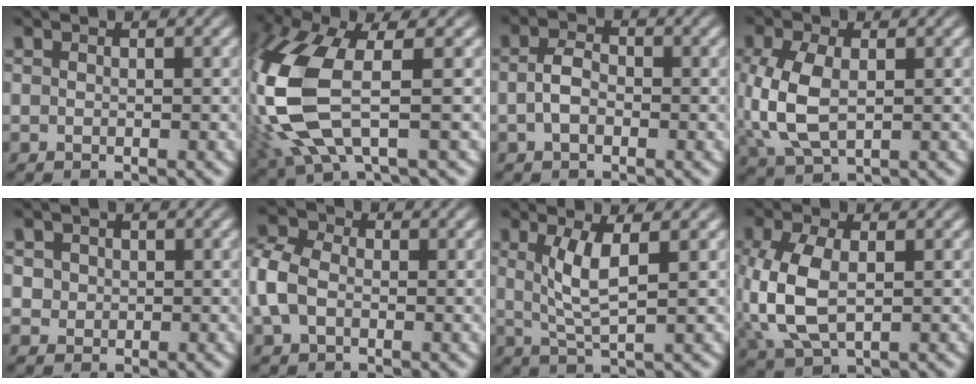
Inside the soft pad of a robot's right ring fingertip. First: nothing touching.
{"total": 10.1, "force": [-0.6, 6.3, 7.9], "torque": [-0.227, -0.034, 0.013]}
{"total": 2.6, "force": [-0.7, 1.7, 1.8], "torque": [-0.041, -0.005, -0.011]}
{"total": 5.9, "force": [-0.1, 4.1, 4.2], "torque": [-0.120, -0.017, 0.017]}
{"total": 2.8, "force": [0.6, 2.7, 0.8], "torque": [-0.027, -0.006, 0.015]}
{"total": 5.0, "force": [-0.2, 4.4, 2.5], "torque": [-0.069, -0.001, -0.007]}
{"total": 3.9, "force": [0.5, 1.3, 3.7], "torque": [-0.075, -0.014, 0.022]}
{"total": 6.5, "force": [-0.2, 4.5, 4.7], "torque": [-0.133, -0.020, 0.015]}